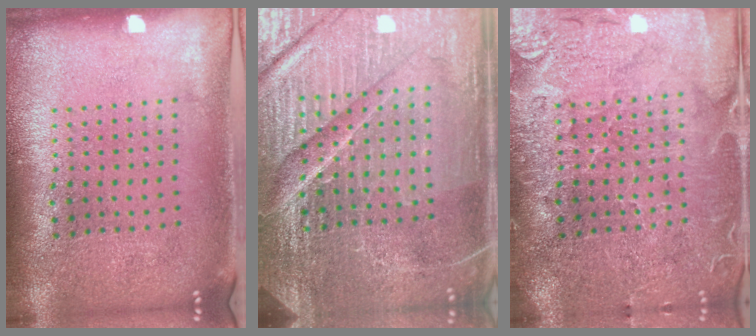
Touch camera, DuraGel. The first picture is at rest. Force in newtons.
{"total": 5.8, "press": 5.3, "slide": 2.4}
{"total": 3.6, "press": 3.4, "slide": 1.3}